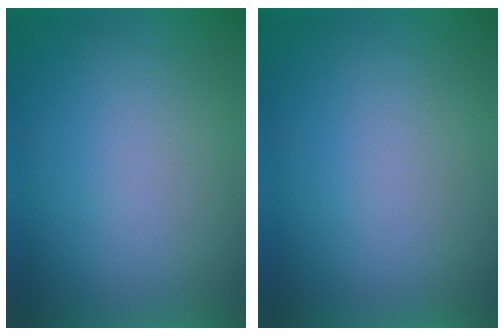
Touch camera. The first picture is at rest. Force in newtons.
{"total": 0.0}